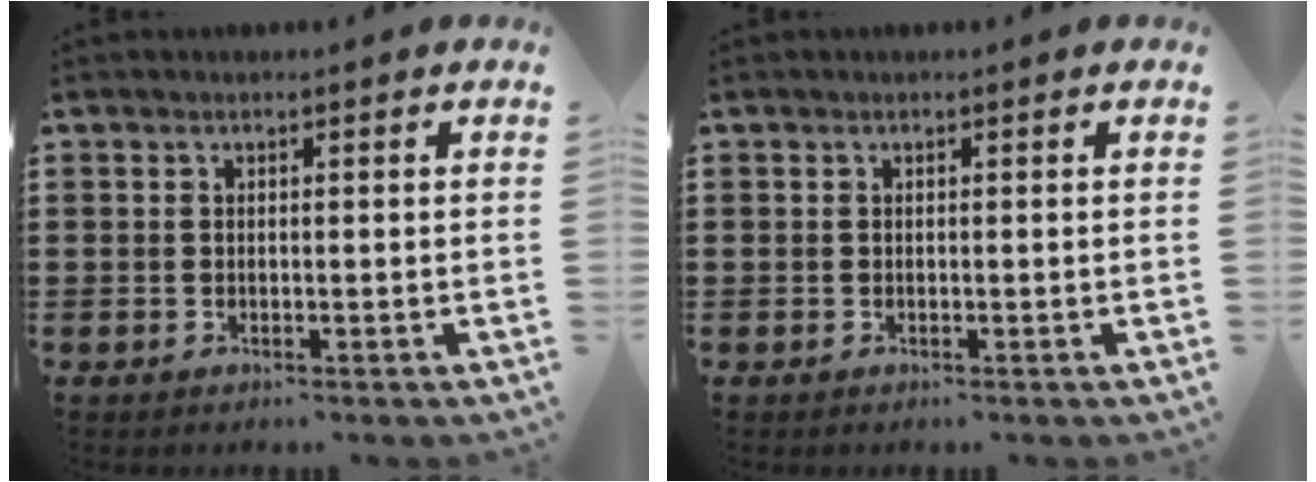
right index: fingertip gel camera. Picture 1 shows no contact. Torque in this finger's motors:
{"motor_torque": [0.00, 0.00, 0.00, 0.00]}